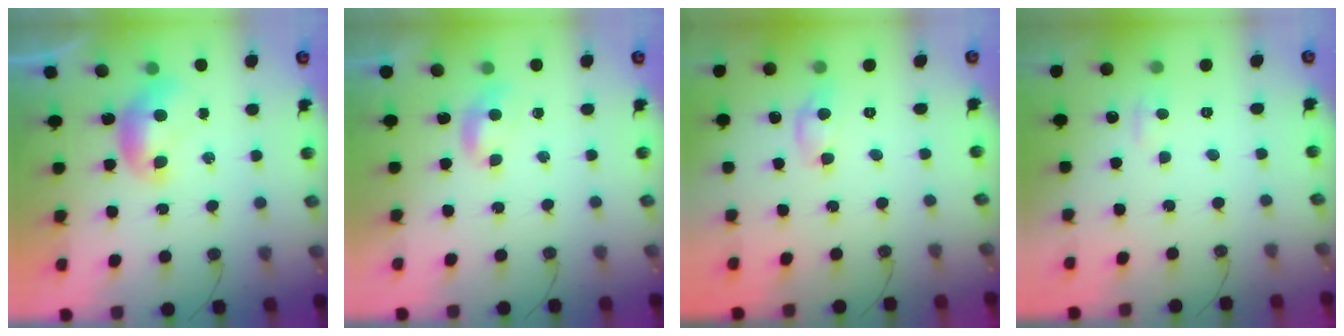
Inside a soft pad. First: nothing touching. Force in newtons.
{"total": 1.5, "press": 1.5, "slide": 0.4}
{"total": 1.4, "press": 1.4, "slide": 0.2}
{"total": 0.6, "press": 0.1, "slide": 0.6}